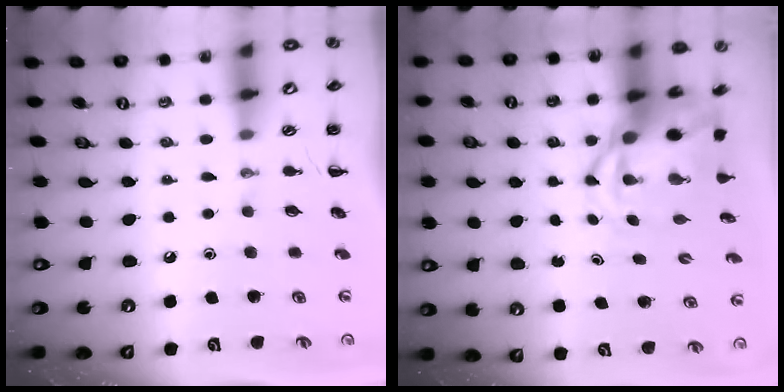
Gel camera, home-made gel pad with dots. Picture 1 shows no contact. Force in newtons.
{"total": 6.3, "press": 6.1, "slide": 1.7}